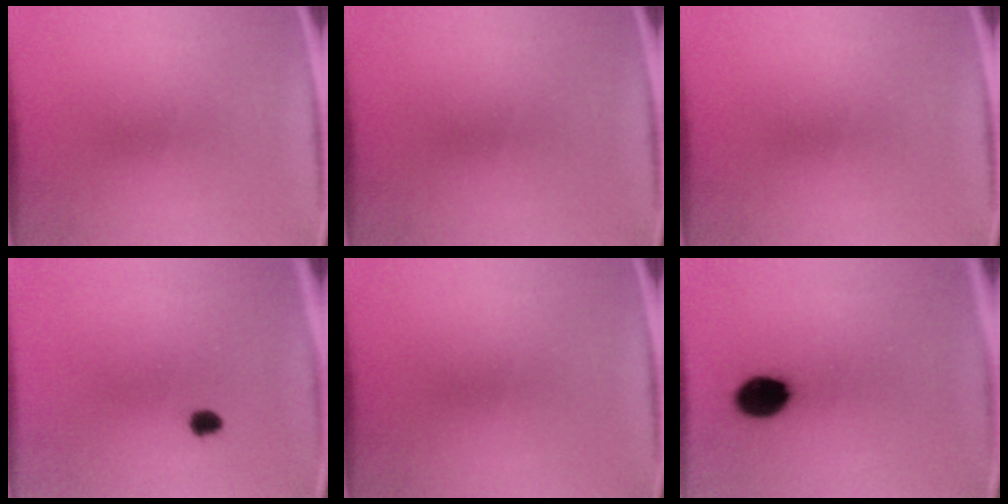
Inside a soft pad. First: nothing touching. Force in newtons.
{"total": 0.0}
{"total": 0.0}
{"total": 1.7}
{"total": 0.0}
{"total": 10.9}